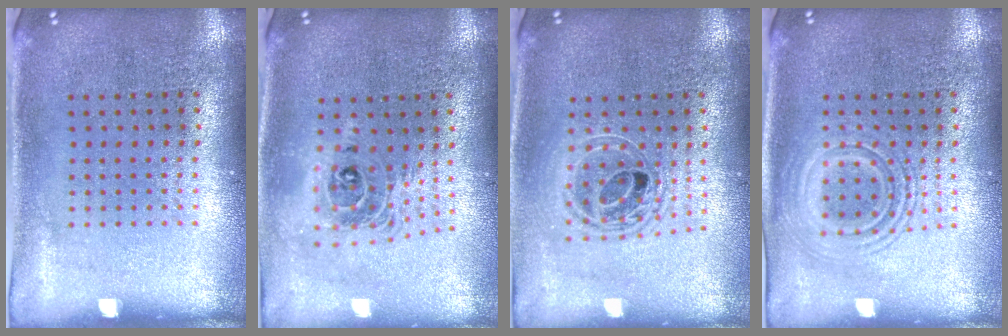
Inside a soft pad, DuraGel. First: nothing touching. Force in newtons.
{"total": 2.0, "press": 1.5, "slide": 1.3}
{"total": 1.6, "press": 1.4, "slide": 0.9}
{"total": 2.3, "press": 2.3, "slide": 0.4}